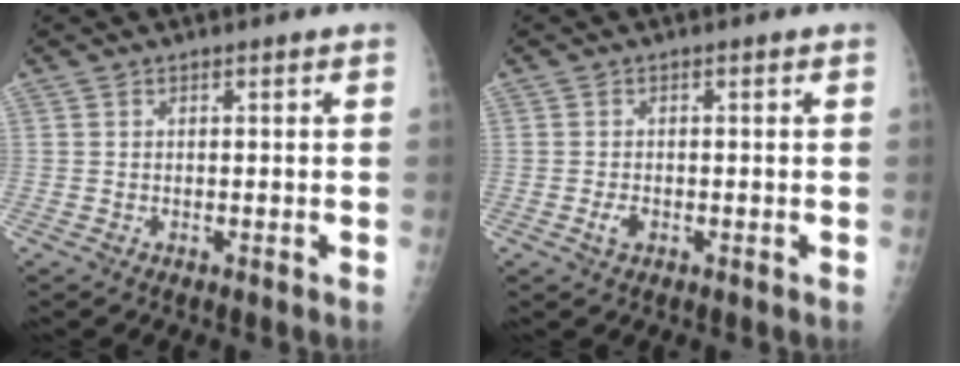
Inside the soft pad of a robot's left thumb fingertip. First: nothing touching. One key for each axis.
{"total": 2.0, "fx": -0.7, "fy": 1.2, "fz": 1.3, "tx": -0.025, "ty": 0.003, "tz": -0.014}